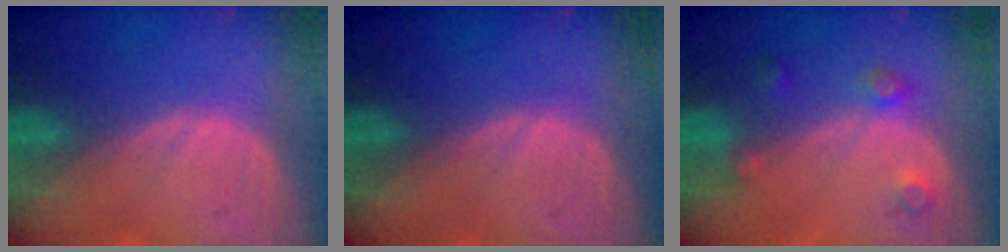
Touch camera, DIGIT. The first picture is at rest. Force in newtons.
{"total": 0.0}
{"total": 3.4, "press": 3.1, "slide": 1.5}